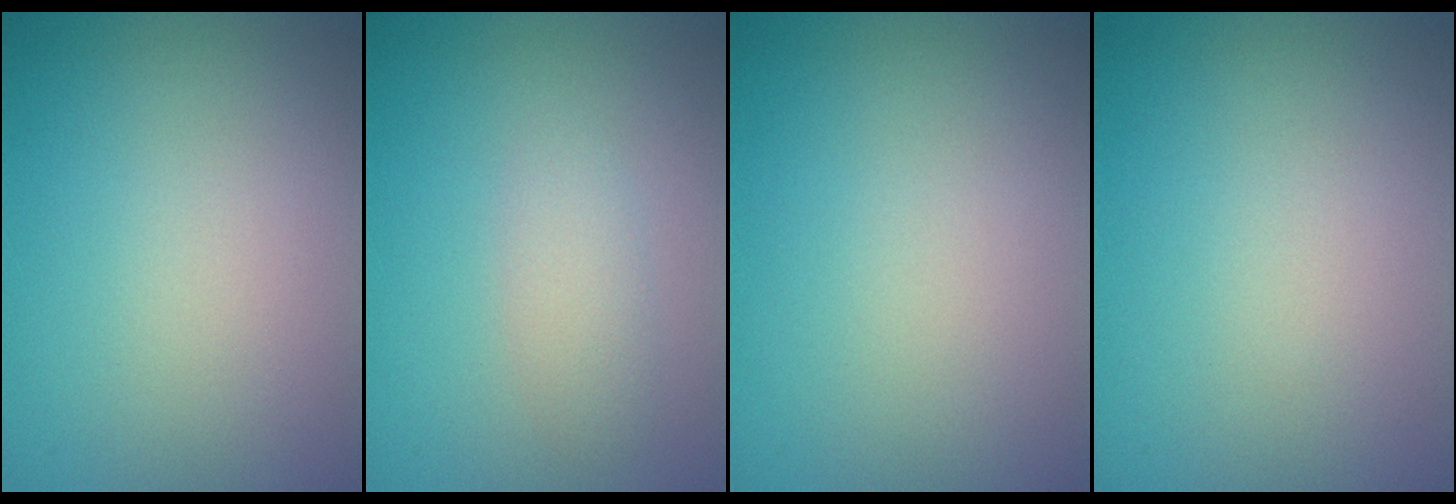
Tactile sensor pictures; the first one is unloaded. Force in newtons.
{"total": 1.7, "press": 1.7, "slide": 0.1}
{"total": 0.0}
{"total": 0.0}